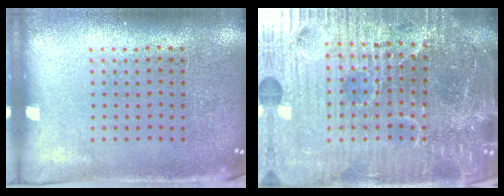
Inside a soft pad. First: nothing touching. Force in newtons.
{"total": 7.3, "press": 6.6, "slide": 3.1}